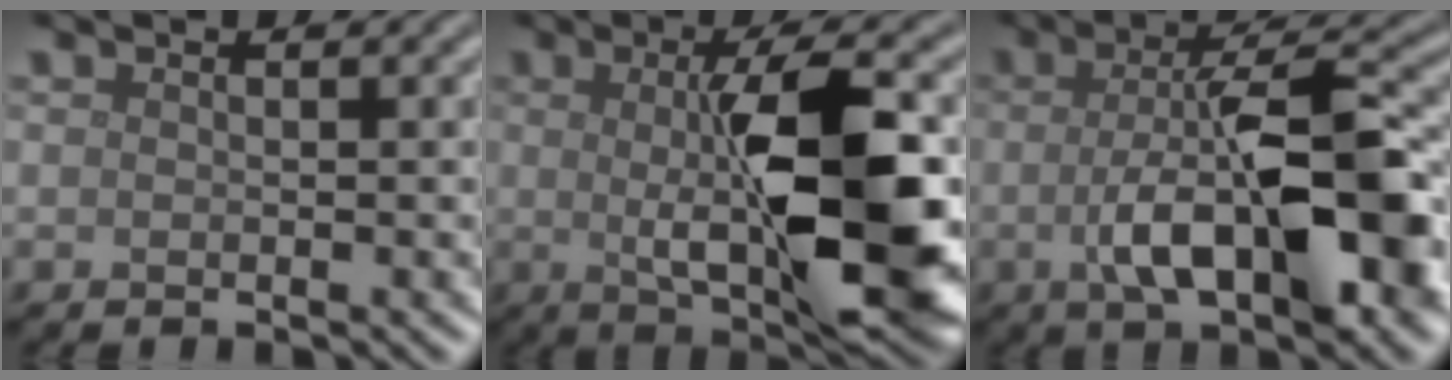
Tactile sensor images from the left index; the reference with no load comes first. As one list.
[{"total": 10.4, "force": [0.2, 3.0, 10.0], "torque": [-0.151, -0.005, 0.005]}, {"total": 10.1, "force": [-1.8, 3.4, 9.4], "torque": [-0.159, -0.002, -0.030]}]